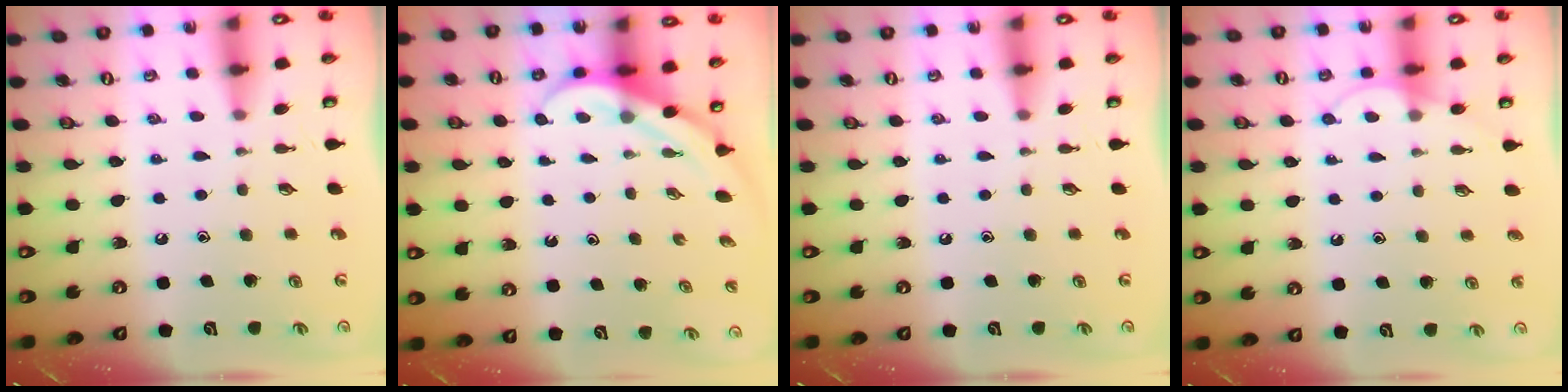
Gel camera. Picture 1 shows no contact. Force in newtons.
{"total": 5.4, "press": 5.4, "slide": 0.3}
{"total": 0.0}
{"total": 5.7, "press": 5.7, "slide": 0.5}